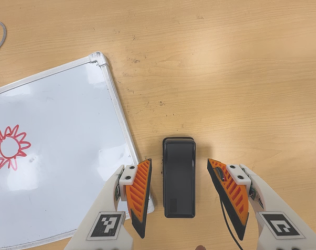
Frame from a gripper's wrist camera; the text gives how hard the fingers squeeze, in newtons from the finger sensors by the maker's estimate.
{"total": 0.0}